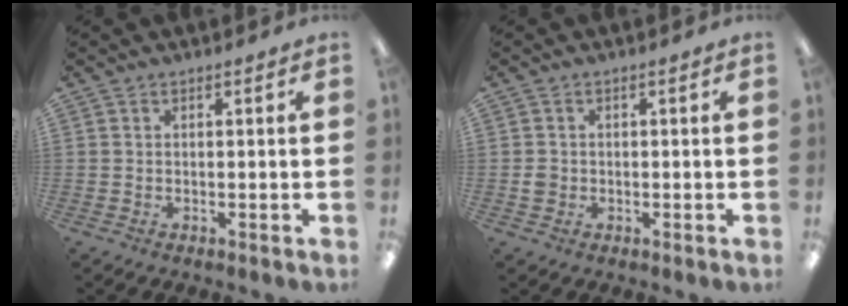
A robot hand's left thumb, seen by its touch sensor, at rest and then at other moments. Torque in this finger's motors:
{"motor_torque": [-0.27, 0.17, 0.18, -0.10, -0.01]}